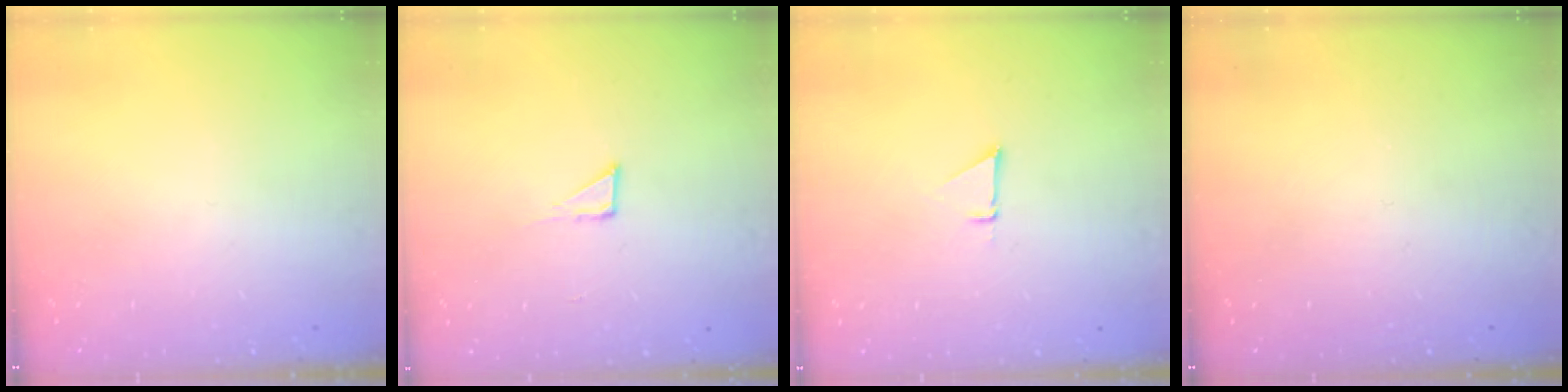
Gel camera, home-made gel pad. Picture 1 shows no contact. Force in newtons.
{"total": 2.7, "press": 2.7, "slide": 0.2}
{"total": 1.5, "press": 1.5, "slide": 0.0}
{"total": 0.0}